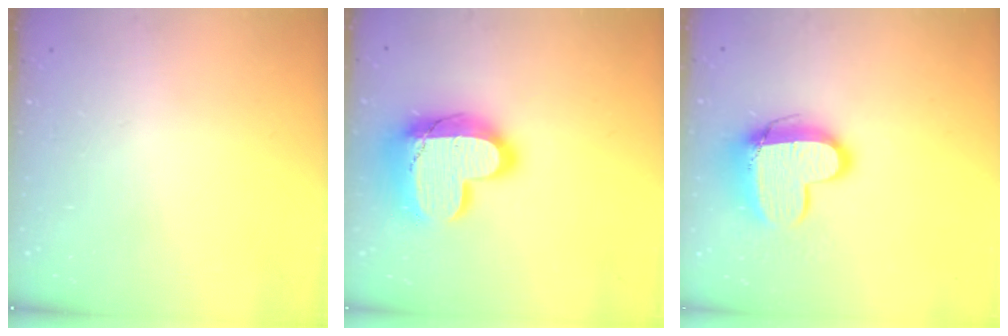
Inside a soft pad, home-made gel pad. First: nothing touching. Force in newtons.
{"total": 24.2, "press": 24.2, "slide": 1.6}
{"total": 13.1, "press": 13.0, "slide": 1.1}